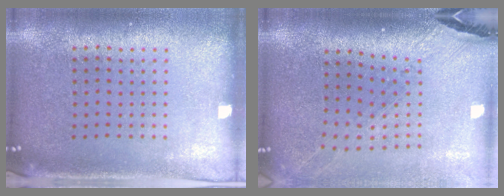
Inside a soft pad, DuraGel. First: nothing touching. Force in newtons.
{"total": 1.5, "press": 1.4, "slide": 0.5}